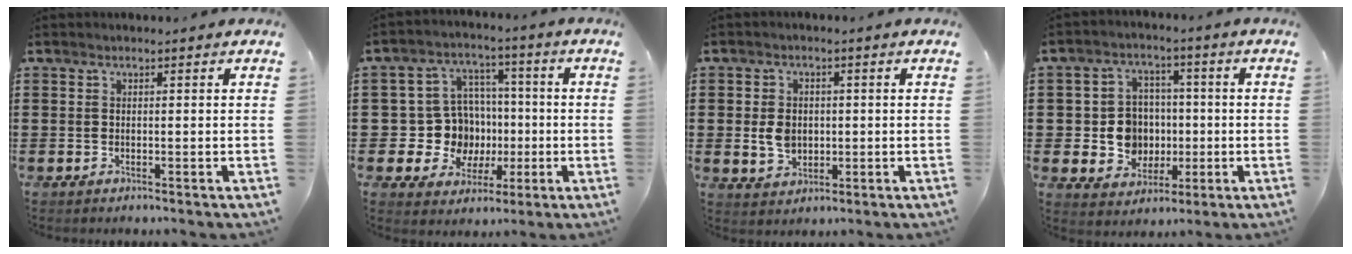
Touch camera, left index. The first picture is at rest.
{"total": 10.1, "force": [-0.5, 9.6, 2.9], "torque": [-0.089, 0.008, 0.003]}
{"total": 4.3, "force": [-0.1, 3.5, 2.5], "torque": [-0.049, 0.006, -0.006]}
{"total": 7.7, "force": [-0.3, 7.2, 2.8], "torque": [-0.078, 0.016, -0.002]}